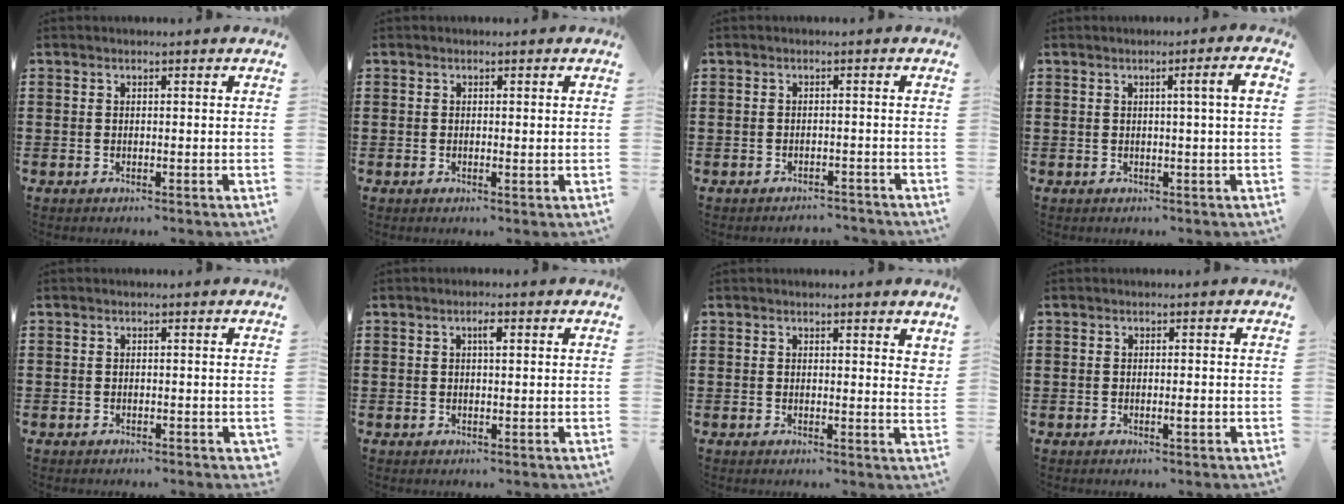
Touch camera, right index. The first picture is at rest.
{"total": 0.6, "force": [0.0, 0.1, 0.6], "torque": [-0.011, -0.001, 0.001]}
{"total": 1.9, "force": [-1.9, 0.3, -0.2], "torque": [-0.003, 0.002, -0.043]}
{"total": 3.7, "force": [0.7, -0.3, 3.6], "torque": [-0.058, -0.006, 0.006]}
{"total": 0.6, "force": [-0.3, 0.5, 0.1], "torque": [-0.003, 0.002, -0.008]}
{"total": 1.9, "force": [0.6, 0.6, 1.7], "torque": [-0.028, 0.004, 0.006]}
{"total": 1.3, "force": [1.0, 0.3, 0.6], "torque": [-0.007, 0.000, 0.018]}
{"total": 1.4, "force": [-0.4, 0.2, 1.3], "torque": [-0.022, -0.003, -0.007]}